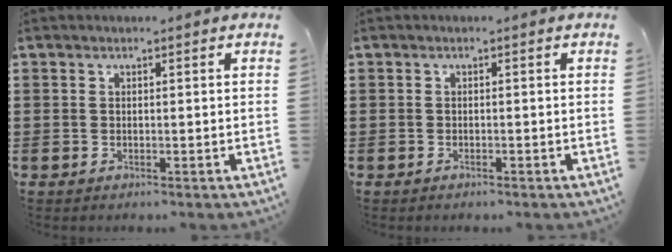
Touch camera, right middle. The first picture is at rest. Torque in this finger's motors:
{"motor_torque": [-0.21, 0.20, -0.13, -0.04]}